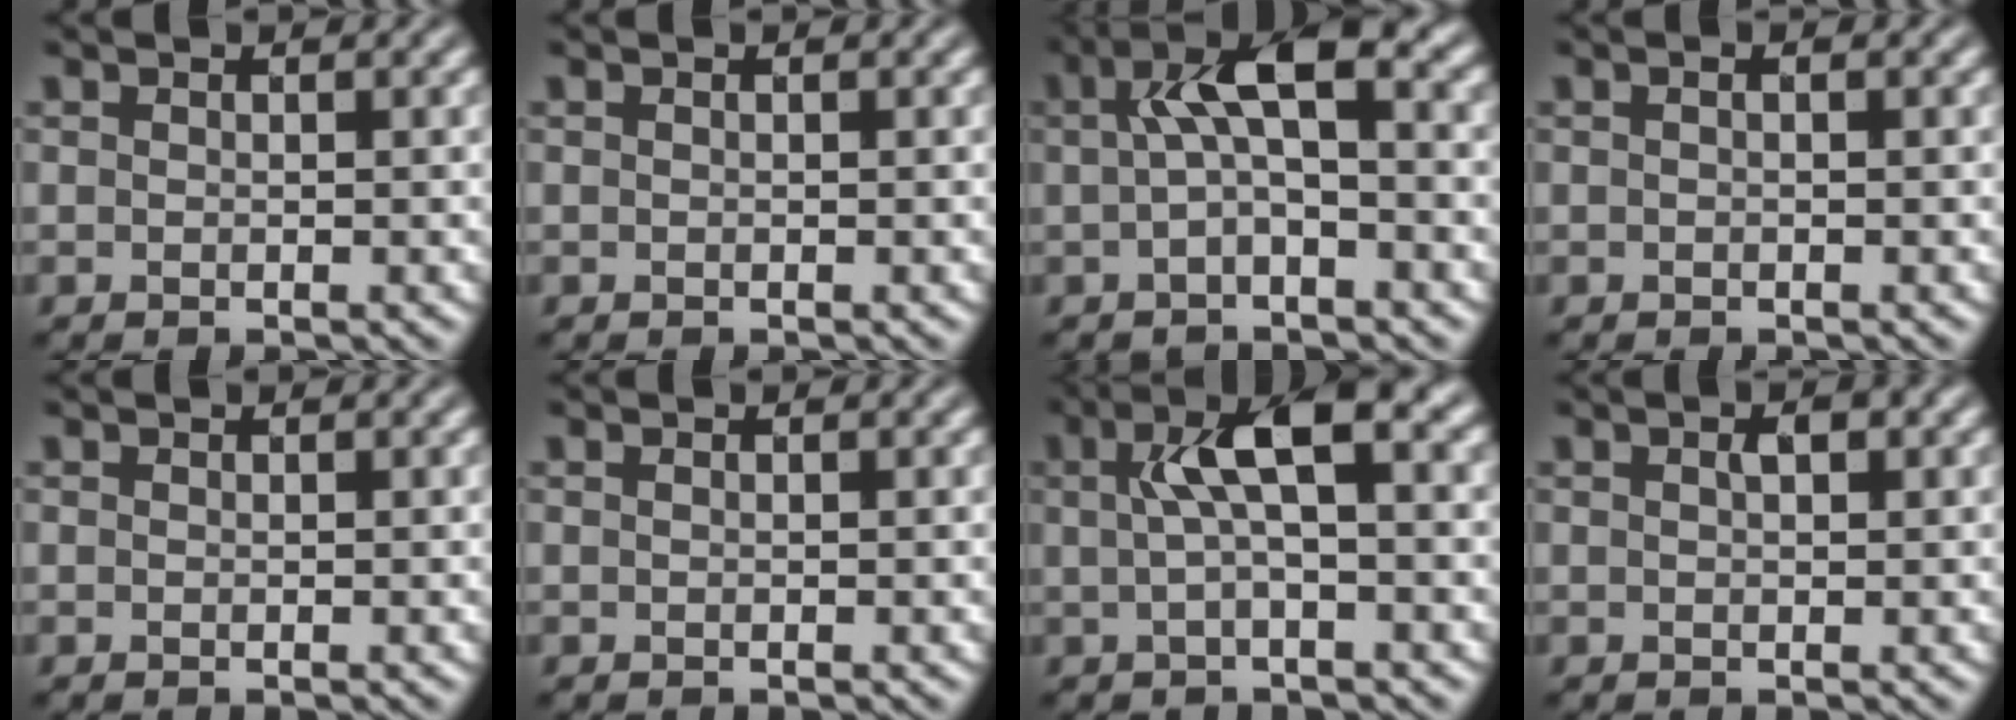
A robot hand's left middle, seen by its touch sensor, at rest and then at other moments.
{"total": 0.0}
{"total": 4.8, "force": [0.6, 1.5, 4.5], "torque": [-0.081, 0.016, 0.003]}
{"total": 0.5, "force": [0.0, 0.0, 0.5], "torque": [-0.013, -0.001, -0.003]}
{"total": 0.0}
{"total": 0.0}
{"total": 5.1, "force": [1.0, 1.4, 4.8], "torque": [-0.086, 0.017, 0.015]}
{"total": 1.2, "force": [0.4, 0.4, 1.0], "torque": [-0.018, 0.002, 0.007]}